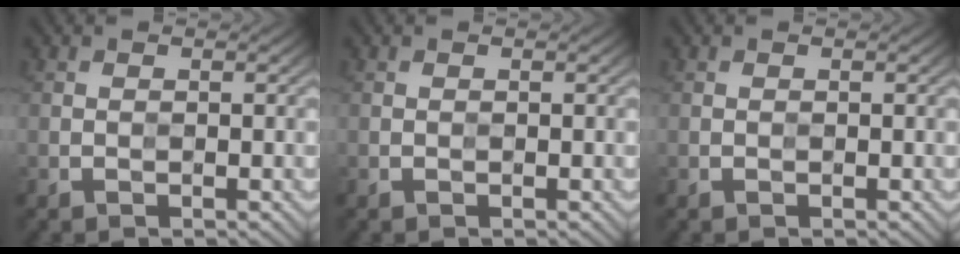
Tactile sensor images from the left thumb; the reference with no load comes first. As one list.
[{"total": 0.0}, {"total": 0.0}]